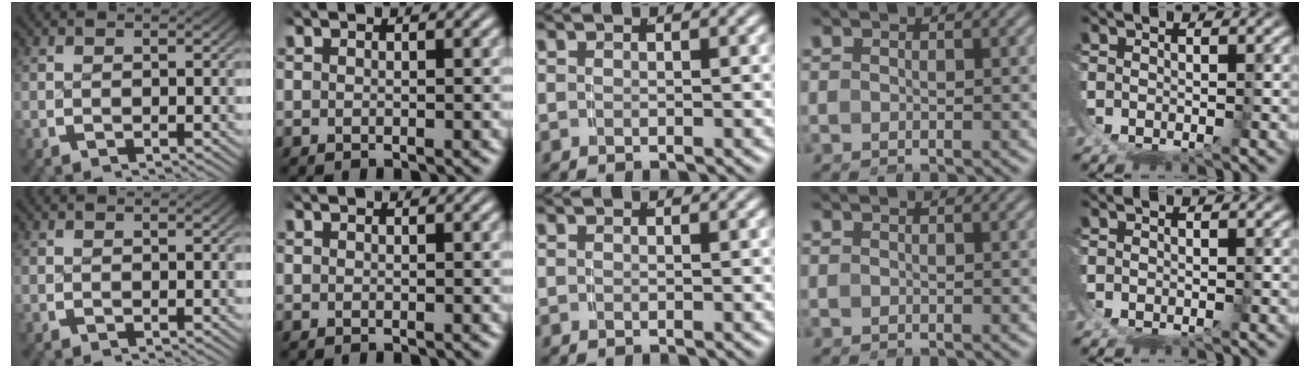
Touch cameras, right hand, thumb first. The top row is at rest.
{}